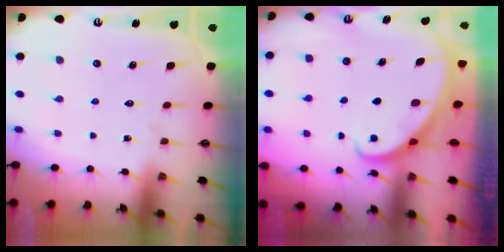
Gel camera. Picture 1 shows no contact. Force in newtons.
{"total": 2.8, "press": 2.8, "slide": 0.2}